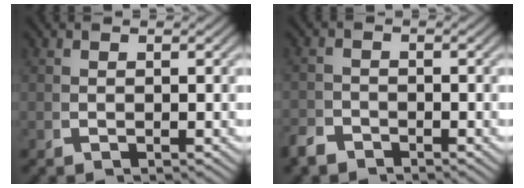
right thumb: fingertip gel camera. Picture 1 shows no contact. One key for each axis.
{"total": 2.0, "fx": -1.9, "fy": 0.6, "fz": -0.1, "tx": 0.011, "ty": -0.007, "tz": -0.035}